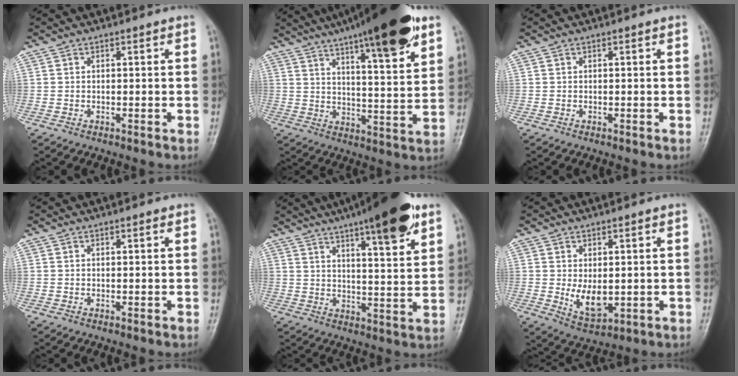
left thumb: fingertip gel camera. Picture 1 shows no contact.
{"total": 21.3, "force": [13.5, 4.0, 16.0], "torque": [-0.224, -0.042, 0.203]}
{"total": 0.0}
{"total": 0.7, "force": [0.4, 0.1, 0.6], "torque": [-0.008, 0.000, 0.006]}
{"total": 16.5, "force": [10.1, 3.3, 12.6], "torque": [-0.167, -0.041, 0.149]}
{"total": 6.8, "force": [0.3, 3.8, 5.7], "torque": [-0.082, -0.018, 0.019]}